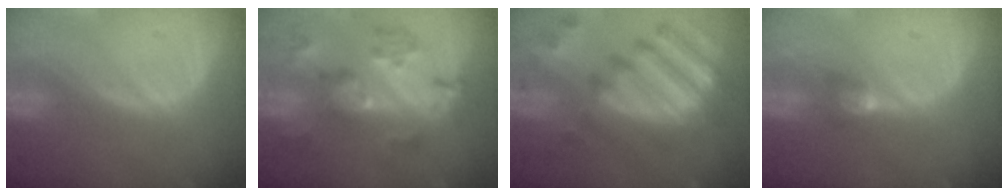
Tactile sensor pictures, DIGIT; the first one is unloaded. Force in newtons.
{"total": 9.2, "press": 8.1, "slide": 4.4}
{"total": 12.3, "press": 10.6, "slide": 6.3}
{"total": 2.7, "press": 2.5, "slide": 0.9}